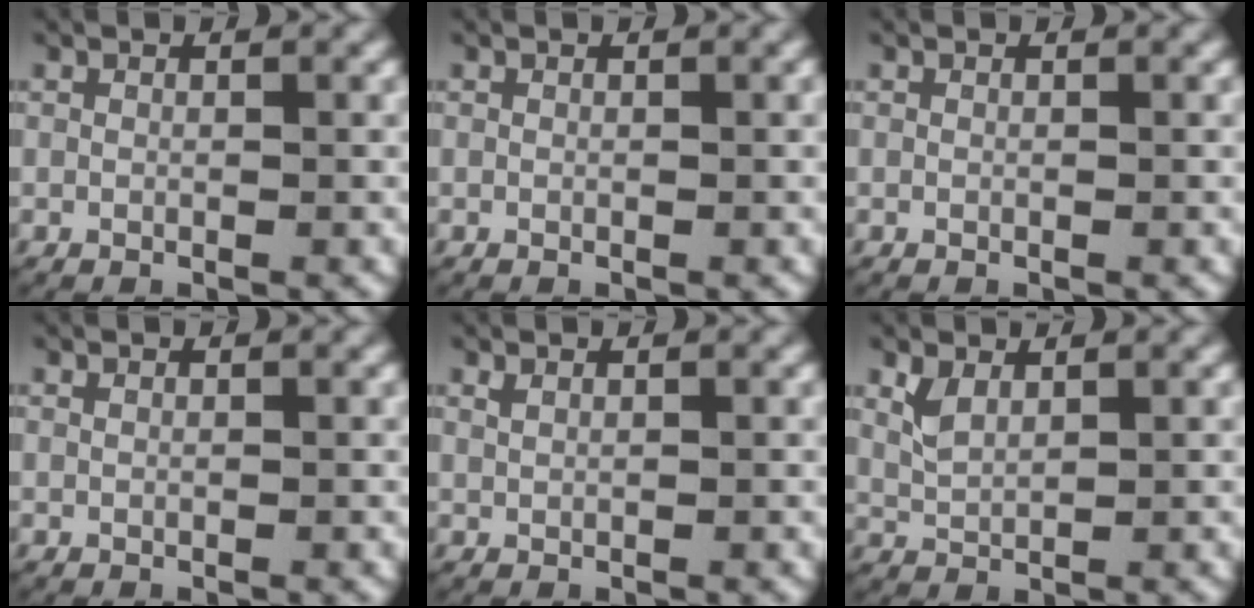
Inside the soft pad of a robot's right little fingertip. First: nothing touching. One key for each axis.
{"total": 0.0}
{"total": 0.0}
{"total": 0.0}
{"total": 0.6, "fx": 0.5, "fy": 0.2, "fz": 0.3, "tx": -0.009, "ty": 0.000, "tz": 0.014}
{"total": 1.9, "fx": 1.0, "fy": 1.0, "fz": 1.2, "tx": -0.033, "ty": -0.003, "tz": 0.026}